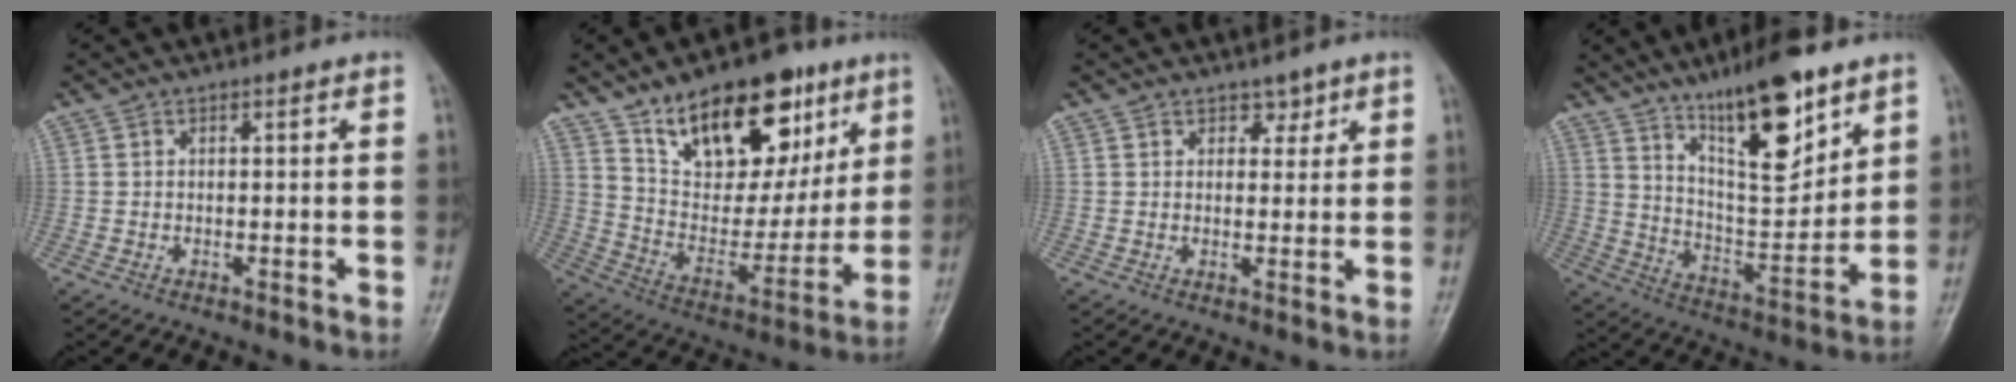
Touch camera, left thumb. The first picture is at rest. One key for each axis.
{"total": 22.8, "fx": 12.8, "fy": 12.2, "fz": 14.4, "tx": -0.169, "ty": -0.044, "tz": 0.220}
{"total": 2.3, "fx": 1.6, "fy": 1.5, "fz": 0.5, "tx": 0.017, "ty": -0.007, "tz": 0.019}
{"total": 16.7, "fx": 10.6, "fy": 5.1, "fz": 11.9, "tx": -0.163, "ty": -0.066, "tz": 0.191}